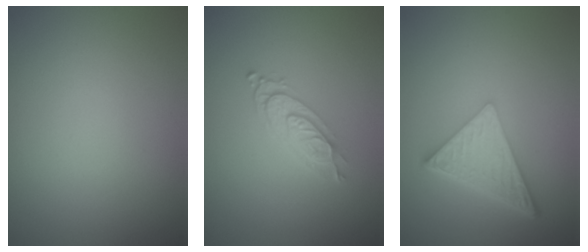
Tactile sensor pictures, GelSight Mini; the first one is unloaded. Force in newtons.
{"total": 2.7, "press": 2.1, "slide": 1.6}
{"total": 5.4, "press": 3.8, "slide": 3.8}